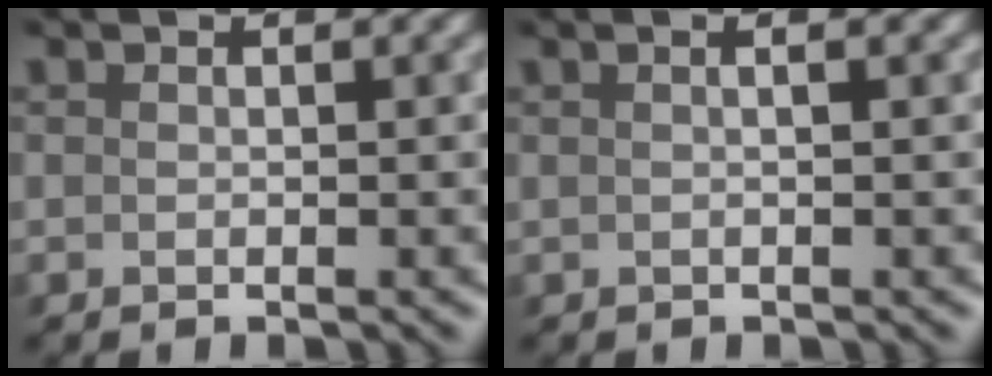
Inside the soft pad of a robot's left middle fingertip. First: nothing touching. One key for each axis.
{"total": 2.0, "fx": 0.8, "fy": 0.8, "fz": 1.6, "tx": -0.009, "ty": 0.004, "tz": -0.007}